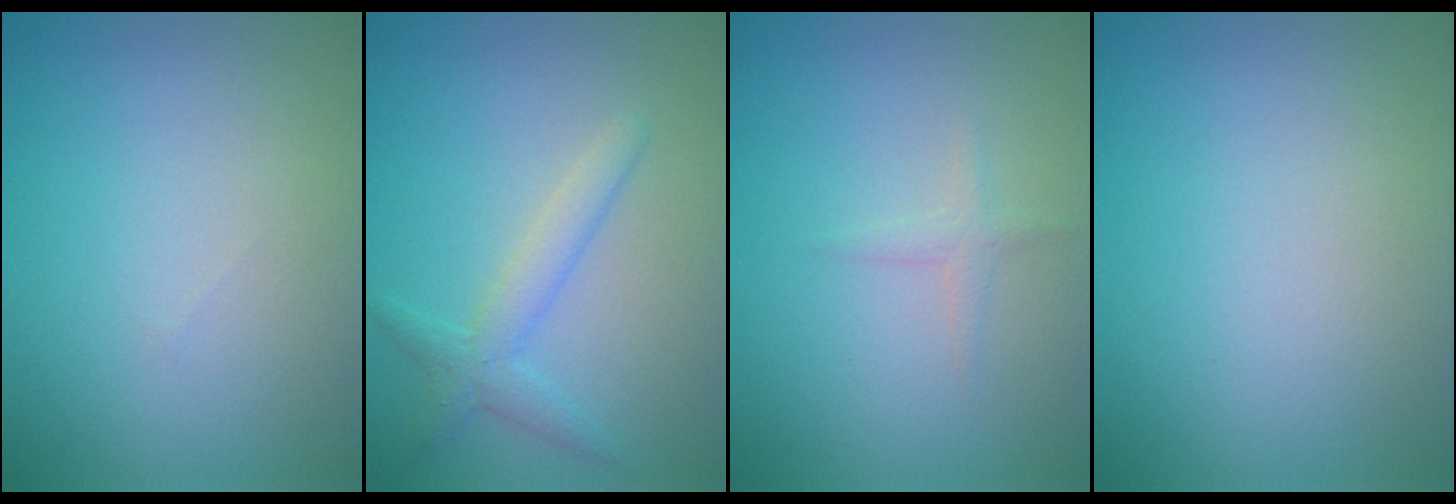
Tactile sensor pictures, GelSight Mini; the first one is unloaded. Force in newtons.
{"total": 2.6, "press": 2.6, "slide": 0.1}
{"total": 0.9, "press": 0.9, "slide": 0.0}
{"total": 0.0}